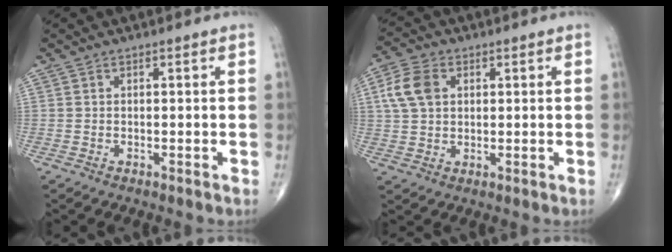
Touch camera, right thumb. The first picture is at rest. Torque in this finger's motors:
{"motor_torque": [-0.27, 0.37, 0.34, -0.12, 0.21]}